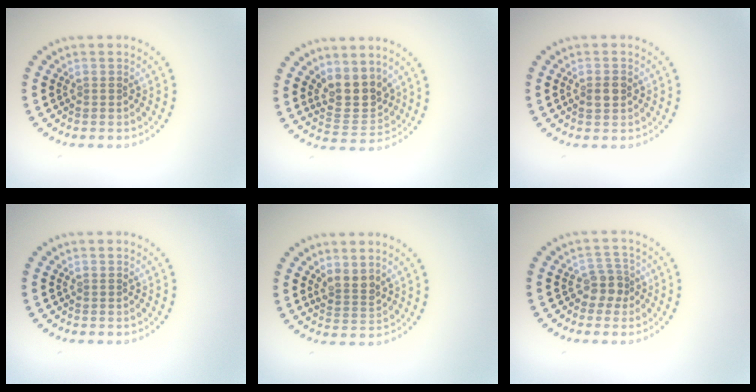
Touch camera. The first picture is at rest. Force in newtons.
{"total": 3.8, "press": 3.3, "slide": 1.8}
{"total": 1.4, "press": 1.4, "slide": 0.1}
{"total": 0.0}
{"total": 2.1, "press": 1.7, "slide": 1.2}
{"total": 2.3, "press": 1.8, "slide": 1.4}